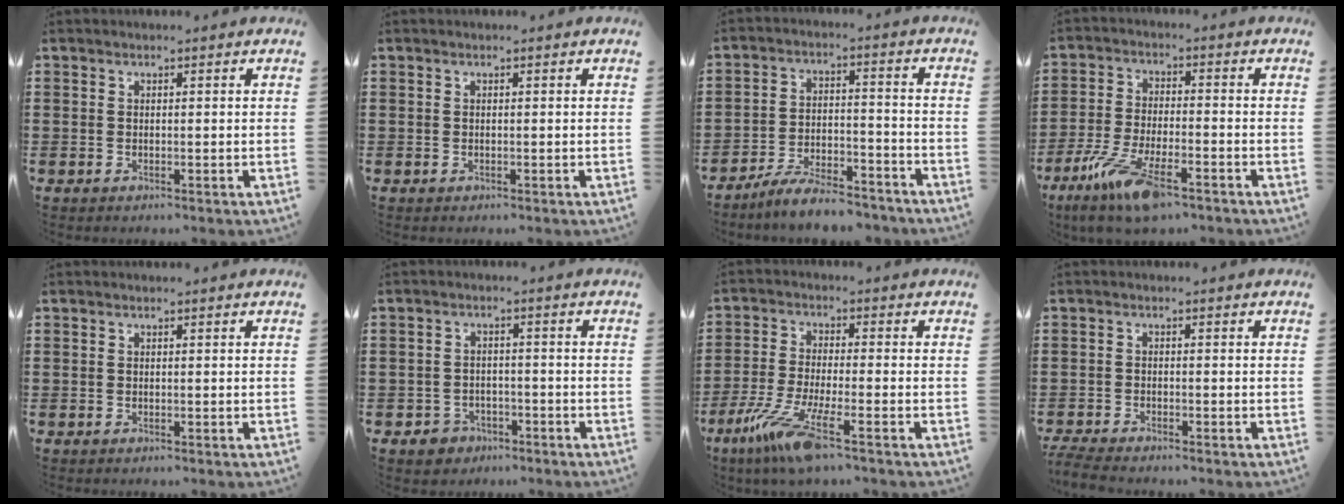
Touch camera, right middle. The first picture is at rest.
{"total": 0.0}
{"total": 7.0, "force": [-6.4, 0.8, 2.5], "torque": [-0.045, 0.008, -0.122]}
{"total": 10.4, "force": [-6.7, 2.5, 7.5], "torque": [-0.166, -0.008, -0.129]}
{"total": 0.0}
{"total": 2.3, "force": [-1.9, 1.4, 0.2], "torque": [-0.012, 0.001, -0.040]}
{"total": 8.5, "force": [-5.4, 0.5, 6.5], "torque": [-0.150, -0.021, -0.108]}
{"total": 2.7, "force": [-2.6, 0.0, 0.7], "torque": [-0.027, -0.006, -0.056]}